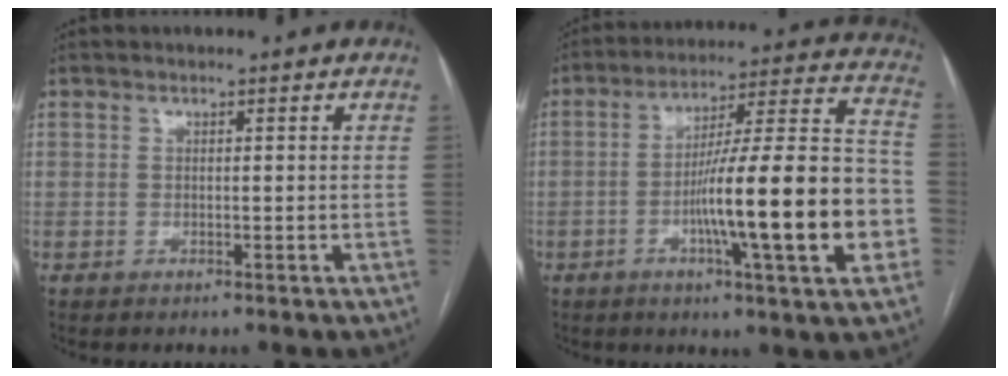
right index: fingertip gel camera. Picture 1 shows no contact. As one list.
[{"total": 21.0, "force": [-5.3, 1.4, 20.2], "torque": [-0.275, 0.014, -0.077]}]